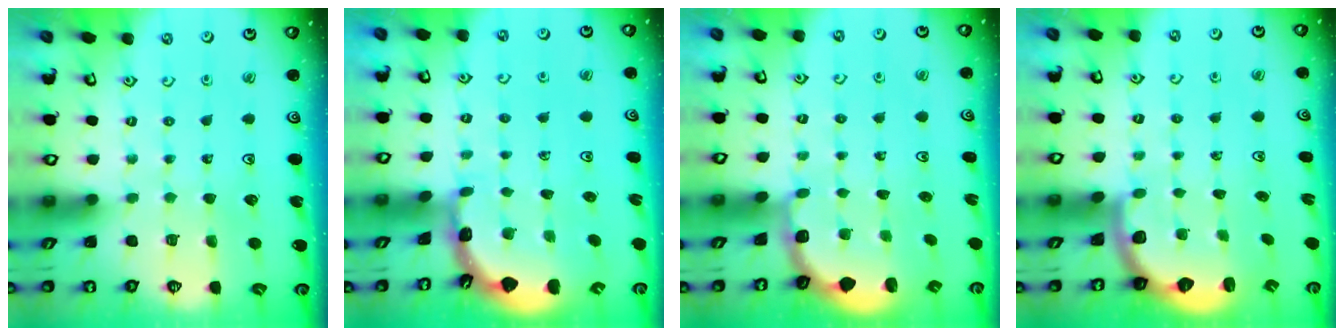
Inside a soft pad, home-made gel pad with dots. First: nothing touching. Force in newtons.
{"total": 1.8, "press": 1.8, "slide": 0.1}
{"total": 1.9, "press": 1.8, "slide": 0.7}
{"total": 2.5, "press": 2.1, "slide": 1.4}